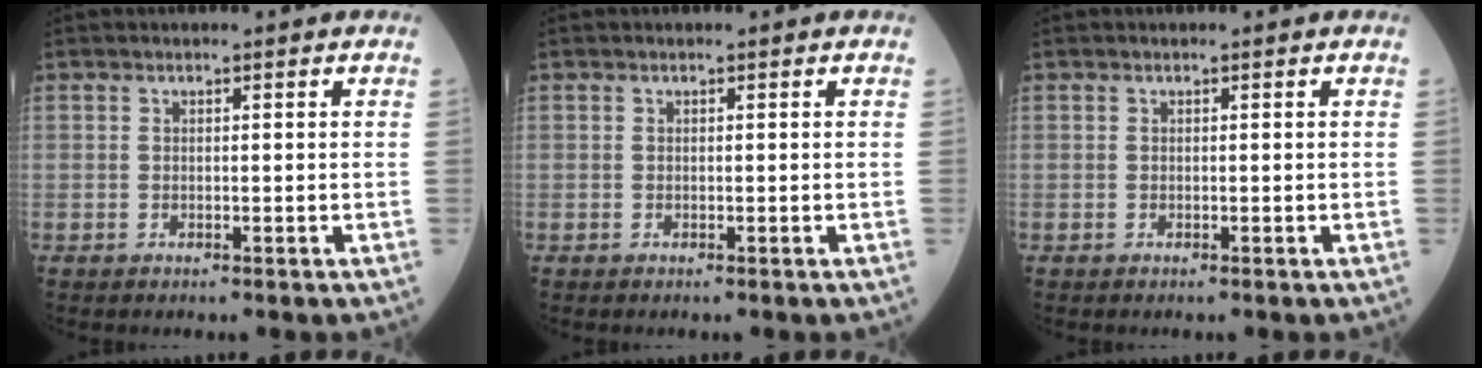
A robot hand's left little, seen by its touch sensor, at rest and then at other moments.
{"total": 0.0}
{"total": 0.0}